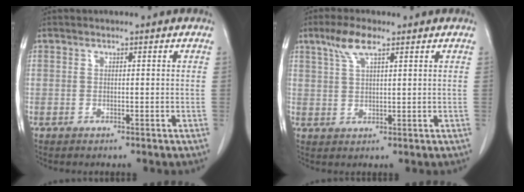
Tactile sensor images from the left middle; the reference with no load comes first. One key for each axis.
{"total": 4.9, "fx": 3.0, "fy": 1.0, "fz": 3.7, "tx": -0.083, "ty": 0.008, "tz": 0.061}